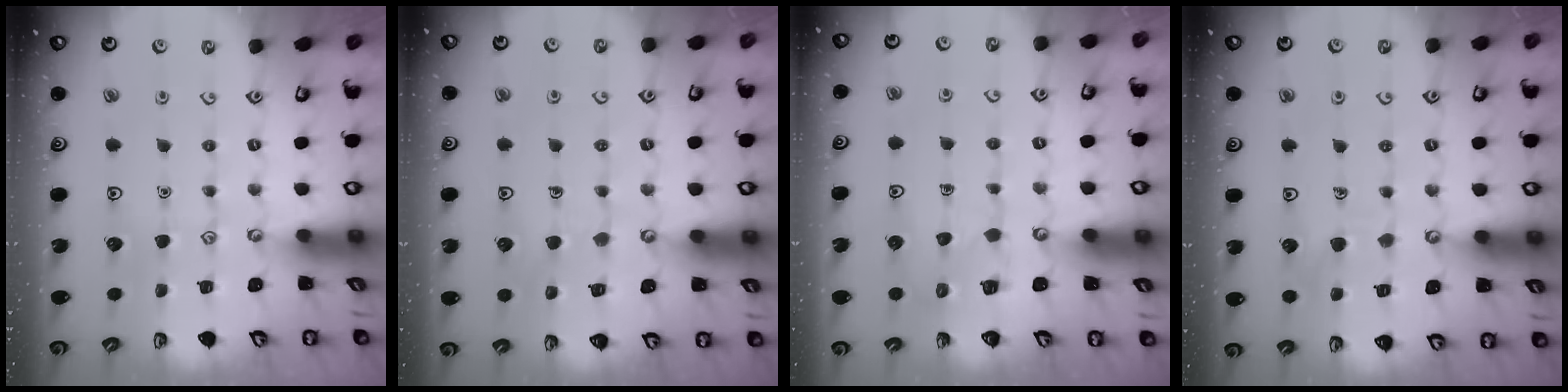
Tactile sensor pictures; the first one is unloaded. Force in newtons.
{"total": 5.4, "press": 5.4, "slide": 0.4}
{"total": 2.5, "press": 2.5, "slide": 0.1}
{"total": 5.4, "press": 5.3, "slide": 0.5}